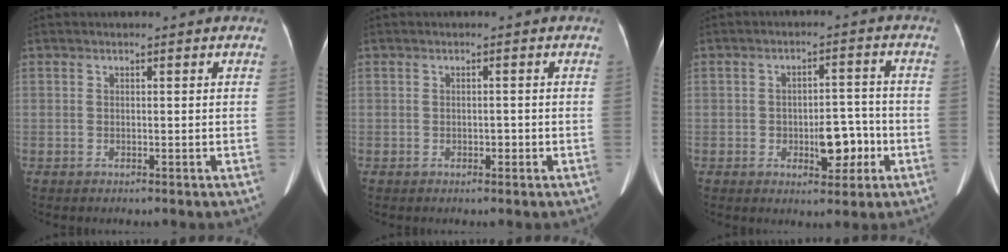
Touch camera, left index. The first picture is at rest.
{"total": 0.9, "force": [-0.3, 0.5, 0.6], "torque": [-0.008, 0.002, -0.005]}
{"total": 6.0, "force": [-2.0, 3.3, 4.7], "torque": [-0.060, 0.015, -0.022]}